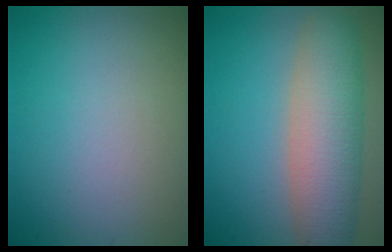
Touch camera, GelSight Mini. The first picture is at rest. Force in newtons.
{"total": 7.1, "press": 7.1, "slide": 0.5}